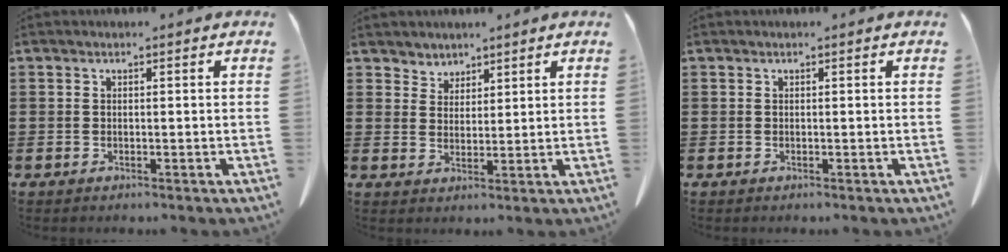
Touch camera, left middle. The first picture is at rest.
{"total": 3.2, "force": [2.7, 1.7, -0.2], "torque": [-0.009, 0.000, 0.052]}
{"total": 0.0}